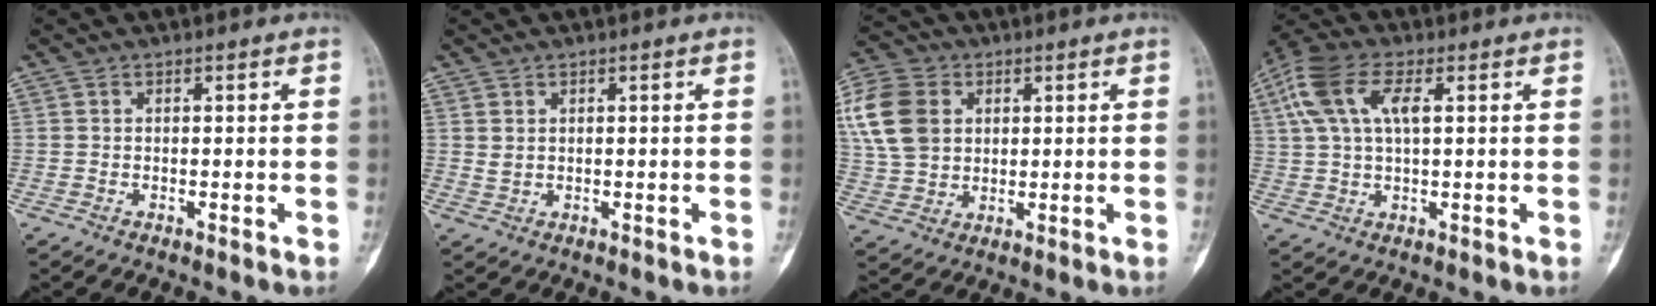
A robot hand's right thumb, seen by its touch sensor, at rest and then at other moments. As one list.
[{"total": 1.3, "force": [0.6, 0.9, 0.7], "torque": [-0.011, -0.002, 0.016]}, {"total": 13.0, "force": [3.3, 9.8, 7.8], "torque": [-0.150, 0.005, 0.061]}, {"total": 10.9, "force": [3.6, 4.7, 9.1], "torque": [-0.208, 0.022, 0.070]}]